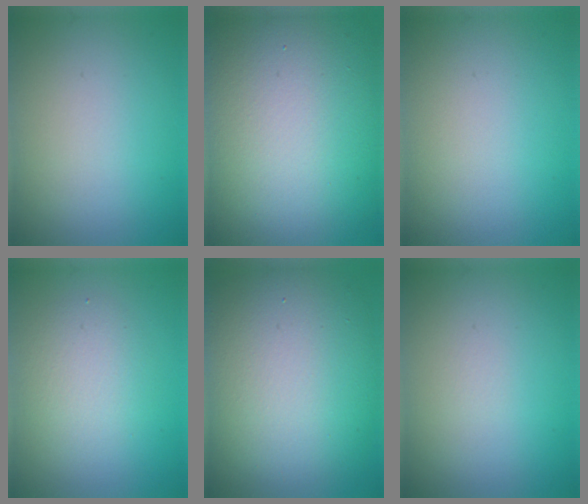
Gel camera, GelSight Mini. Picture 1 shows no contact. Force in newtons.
{"total": 21.1, "press": 21.1, "slide": 1.4}
{"total": 0.0}
{"total": 2.9, "press": 2.9, "slide": 0.2}
{"total": 14.5, "press": 14.5, "slide": 0.9}
{"total": 0.0}